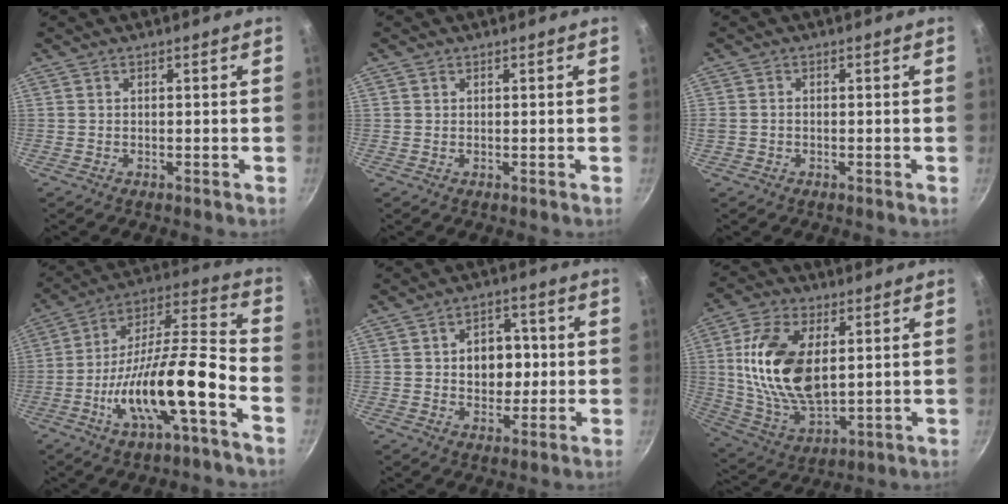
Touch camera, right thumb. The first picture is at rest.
{"total": 0.6, "force": [0.3, 0.5, 0.1], "torque": [0.000, 0.002, 0.002]}
{"total": 1.3, "force": [-0.3, 1.1, 0.6], "torque": [-0.012, 0.002, -0.007]}
{"total": 19.3, "force": [-7.7, 5.1, 16.9], "torque": [-0.281, 0.054, -0.139]}
{"total": 8.9, "force": [0.7, 6.6, 5.8], "torque": [-0.047, 0.006, 0.008]}
{"total": 18.7, "force": [3.4, 10.6, 15.1], "torque": [-0.276, -0.011, 0.074]}